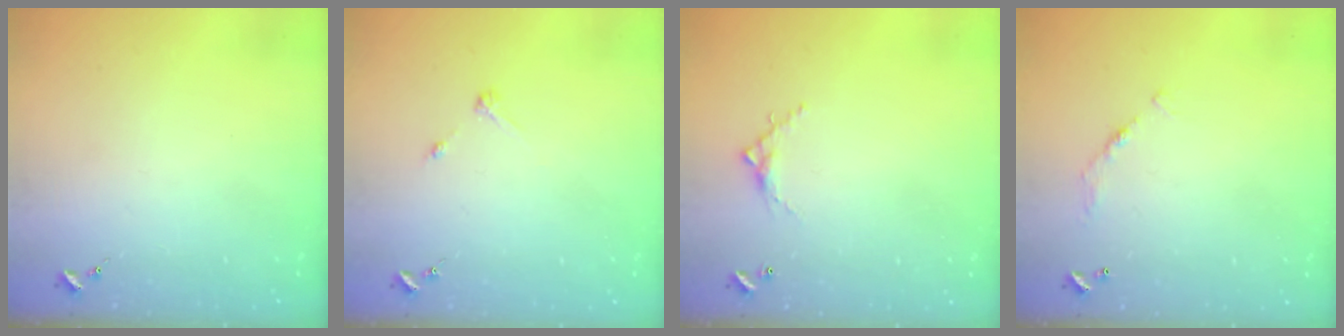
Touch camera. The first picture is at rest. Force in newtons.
{"total": 2.7, "press": 2.7, "slide": 0.3}
{"total": 5.2, "press": 5.2, "slide": 0.2}
{"total": 6.8, "press": 6.8, "slide": 0.5}